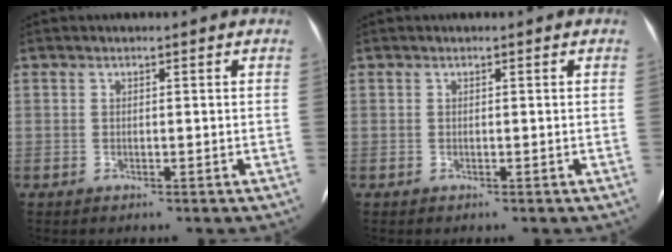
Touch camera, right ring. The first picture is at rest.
{"total": 0.0}